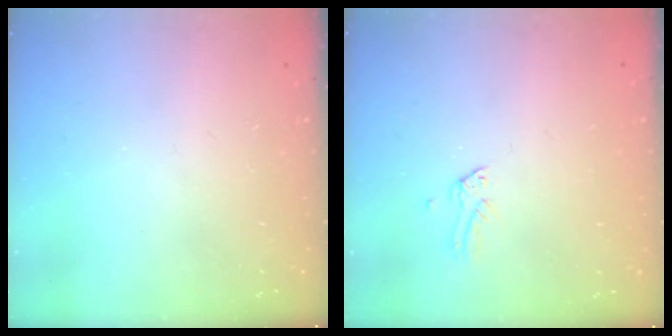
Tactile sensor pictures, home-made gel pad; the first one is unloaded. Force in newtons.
{"total": 0.0}